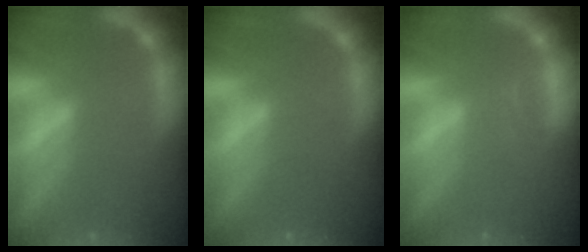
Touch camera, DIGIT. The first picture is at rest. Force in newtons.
{"total": 0.0}
{"total": 0.9}